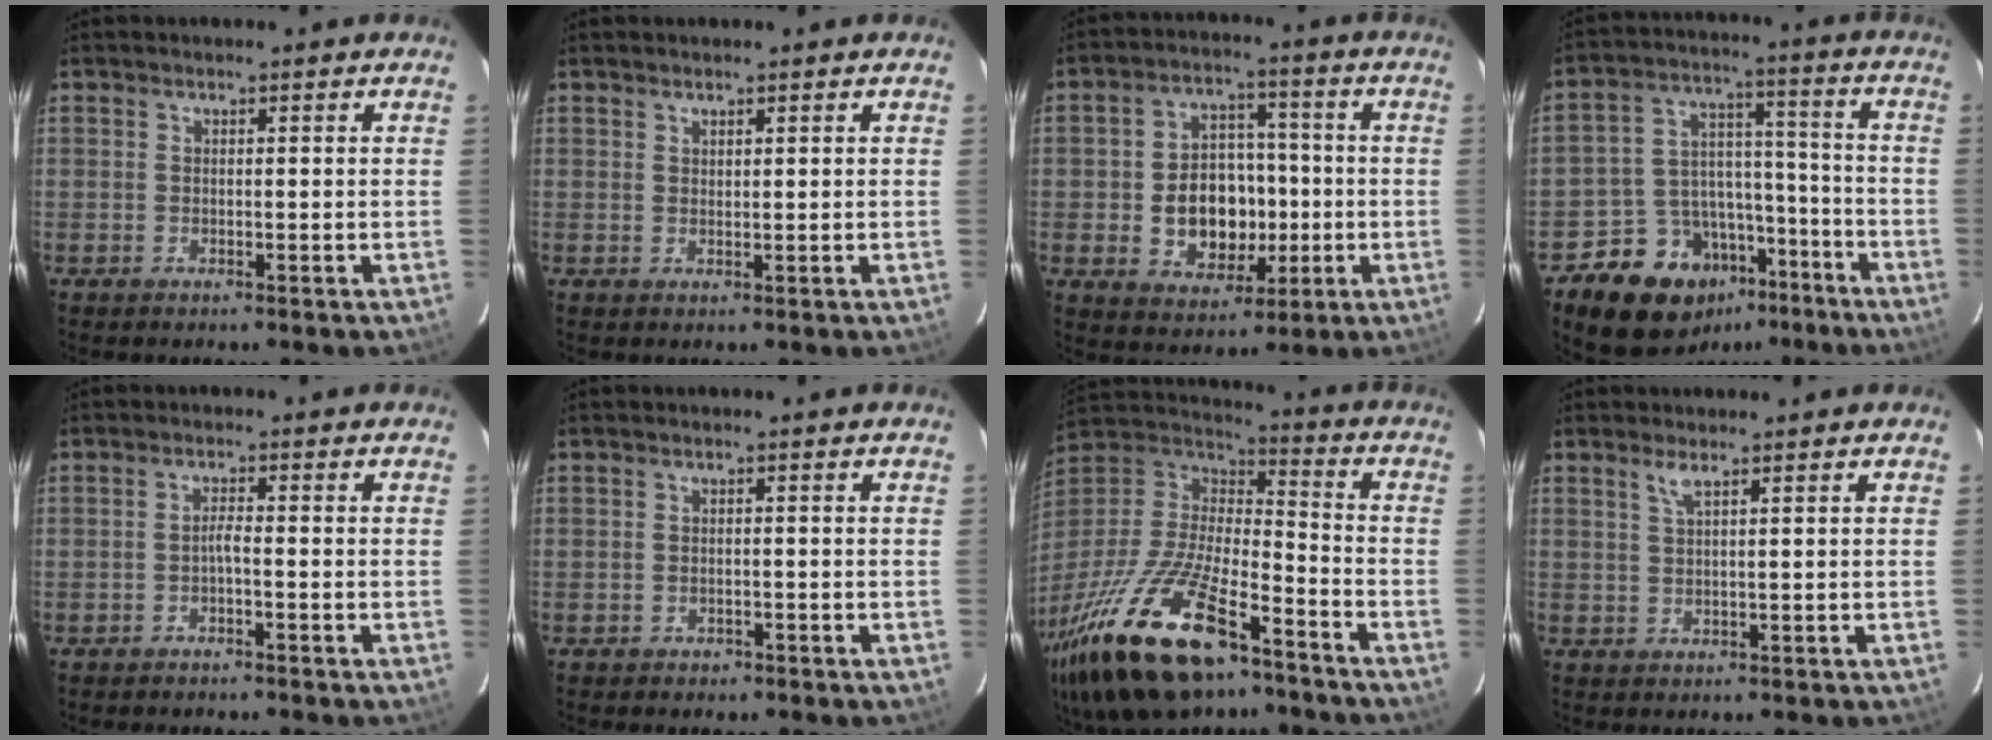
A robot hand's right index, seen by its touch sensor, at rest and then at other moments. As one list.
[{"total": 0.9, "force": [0.8, 0.3, 0.3], "torque": [-0.005, 0.001, 0.015]}, {"total": 11.9, "force": [-1.9, 9.1, 7.4], "torque": [-0.157, 0.018, -0.012]}, {"total": 15.8, "force": [-9.9, 11.1, 5.3], "torque": [-0.114, 0.058, -0.135]}, {"total": 1.2, "force": [-0.8, -0.1, 0.9], "torque": [-0.018, 0.004, -0.014]}, {"total": 1.7, "force": [-1.1, 1.3, 0.3], "torque": [-0.008, 0.004, -0.013]}, {"total": 29.4, "force": [-18.4, 11.3, 19.9], "torque": [-0.415, -0.042, -0.318]}, {"total": 1.9, "force": [1.2, -0.1, 1.4], "torque": [-0.030, 0.001, 0.023]}]